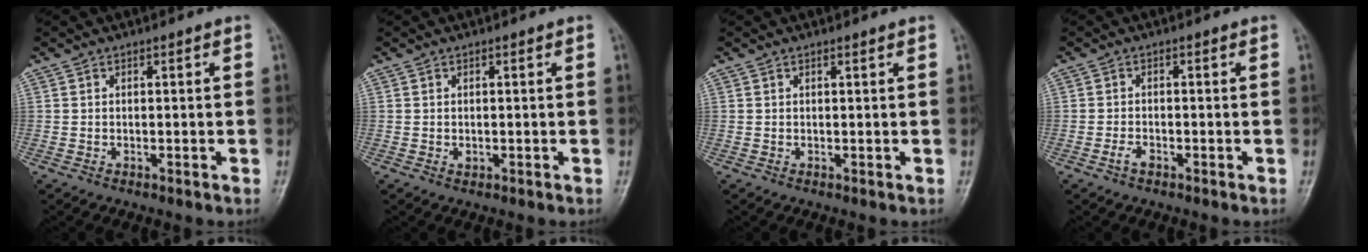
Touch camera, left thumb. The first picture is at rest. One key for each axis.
{"total": 0.7, "fx": 0.0, "fy": 0.6, "fz": 0.4, "tx": -0.005, "ty": -0.001, "tz": 0.001}
{"total": 0.5, "fx": 0.4, "fy": 0.0, "fz": 0.3, "tx": -0.010, "ty": -0.002, "tz": 0.007}
{"total": 1.7, "fx": -1.0, "fy": 0.9, "fz": 1.0, "tx": -0.021, "ty": 0.006, "tz": -0.021}